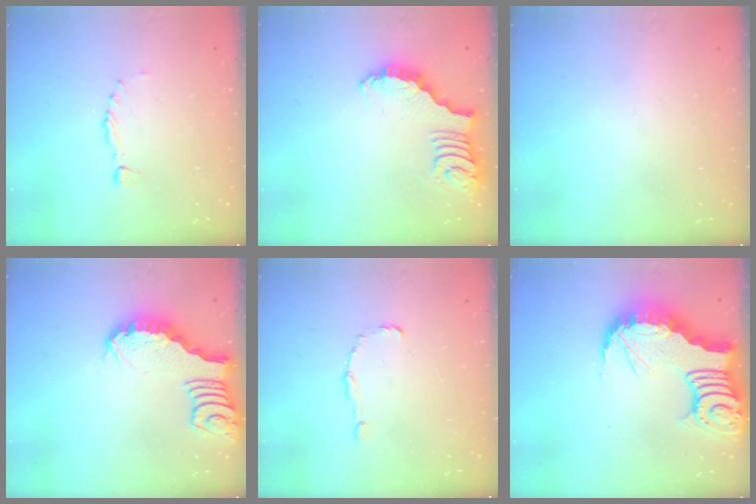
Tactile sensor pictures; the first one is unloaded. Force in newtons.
{"total": 2.6, "press": 2.5, "slide": 0.5}
{"total": 0.0}
{"total": 2.5, "press": 2.4, "slide": 0.5}
{"total": 0.9, "press": 0.9, "slide": 0.0}
{"total": 12.2, "press": 12.1, "slide": 1.3}